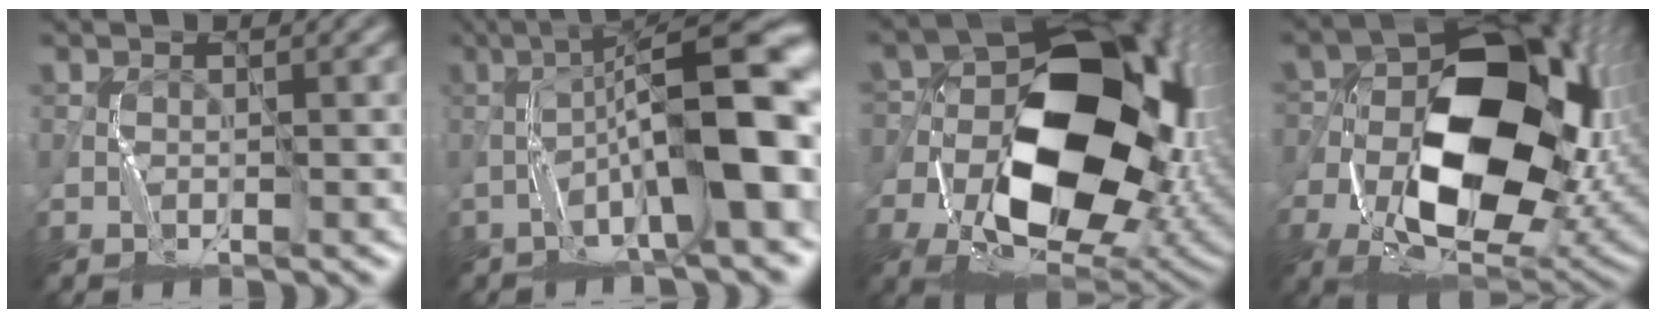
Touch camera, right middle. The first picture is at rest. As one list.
[{"total": 10.9, "force": [-2.6, 1.7, 10.4], "torque": [-0.167, 0.027, -0.039]}, {"total": 19.0, "force": [-2.5, 12.4, 14.2], "torque": [-0.235, -0.012, -0.011]}, {"total": 17.3, "force": [-2.5, 11.0, 13.2], "torque": [-0.221, -0.011, -0.030]}]